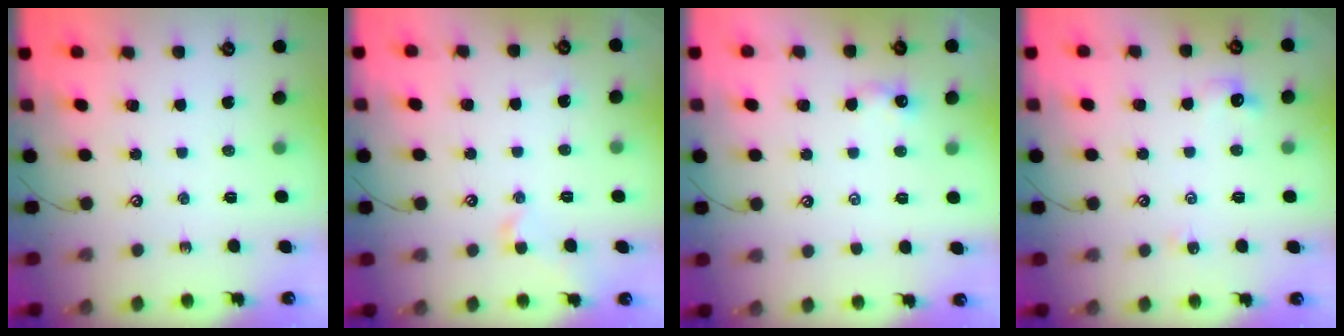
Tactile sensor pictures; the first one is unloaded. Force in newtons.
{"total": 0.0}
{"total": 2.3, "press": 2.2, "slide": 0.3}
{"total": 1.9, "press": 1.8, "slide": 0.6}